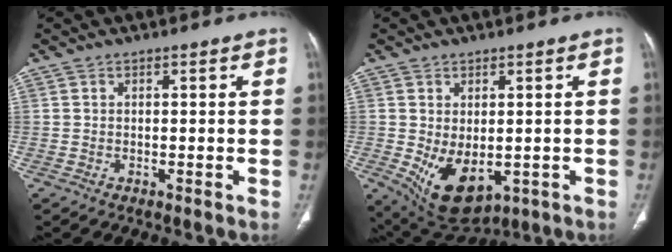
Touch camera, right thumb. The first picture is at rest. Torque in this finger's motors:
{"motor_torque": [-0.46, 0.89, -0.23, 0.05, 0.25]}